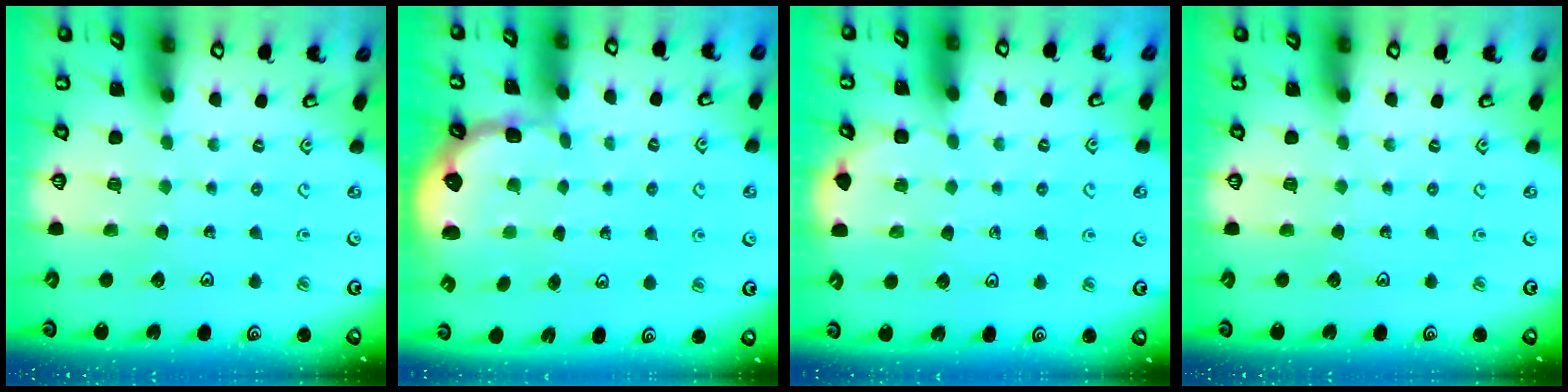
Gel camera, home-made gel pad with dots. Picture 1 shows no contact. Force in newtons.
{"total": 2.6, "press": 2.1, "slide": 1.6}
{"total": 2.3, "press": 2.3, "slide": 0.2}
{"total": 0.0}